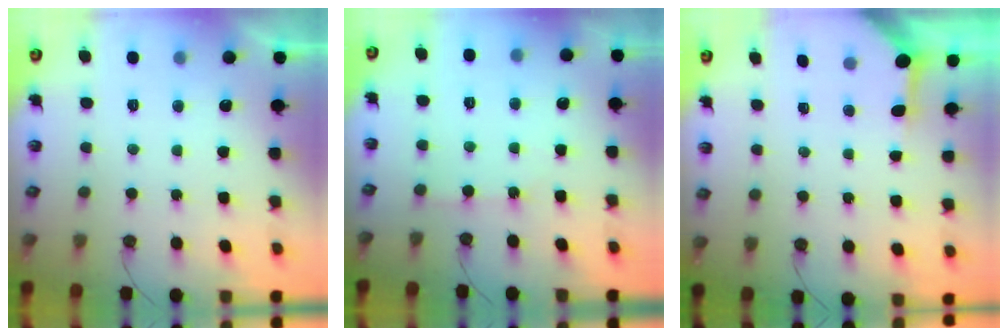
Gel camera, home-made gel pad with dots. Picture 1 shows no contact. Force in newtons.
{"total": 2.9, "press": 2.9, "slide": 0.4}
{"total": 3.5, "press": 3.5, "slide": 0.5}